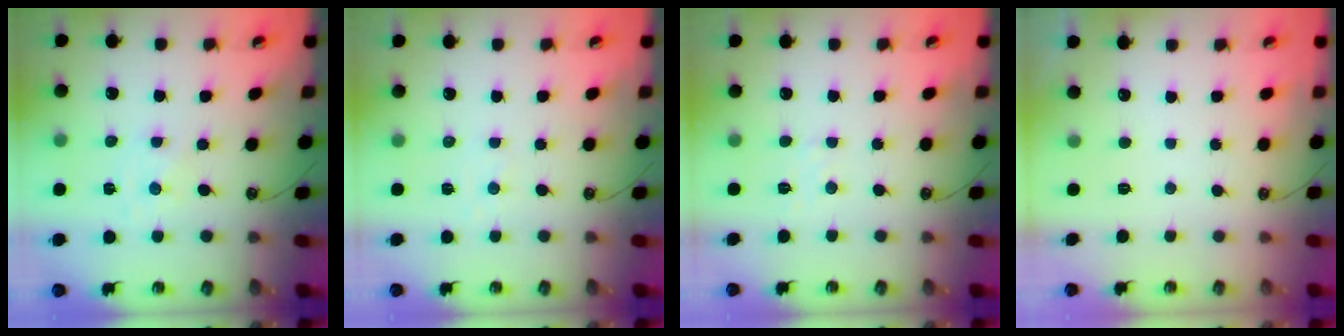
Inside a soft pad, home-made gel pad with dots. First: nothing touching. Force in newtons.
{"total": 1.4, "press": 1.4, "slide": 0.2}
{"total": 4.4, "press": 4.3, "slide": 0.6}
{"total": 0.0}